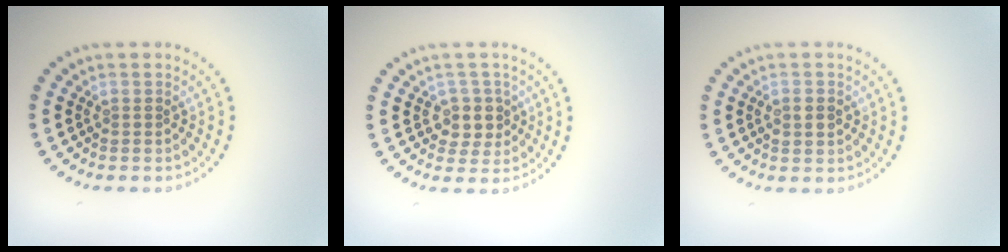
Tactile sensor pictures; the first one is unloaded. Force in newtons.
{"total": 2.5, "press": 2.3, "slide": 1.1}
{"total": 2.1, "press": 2.1, "slide": 0.2}